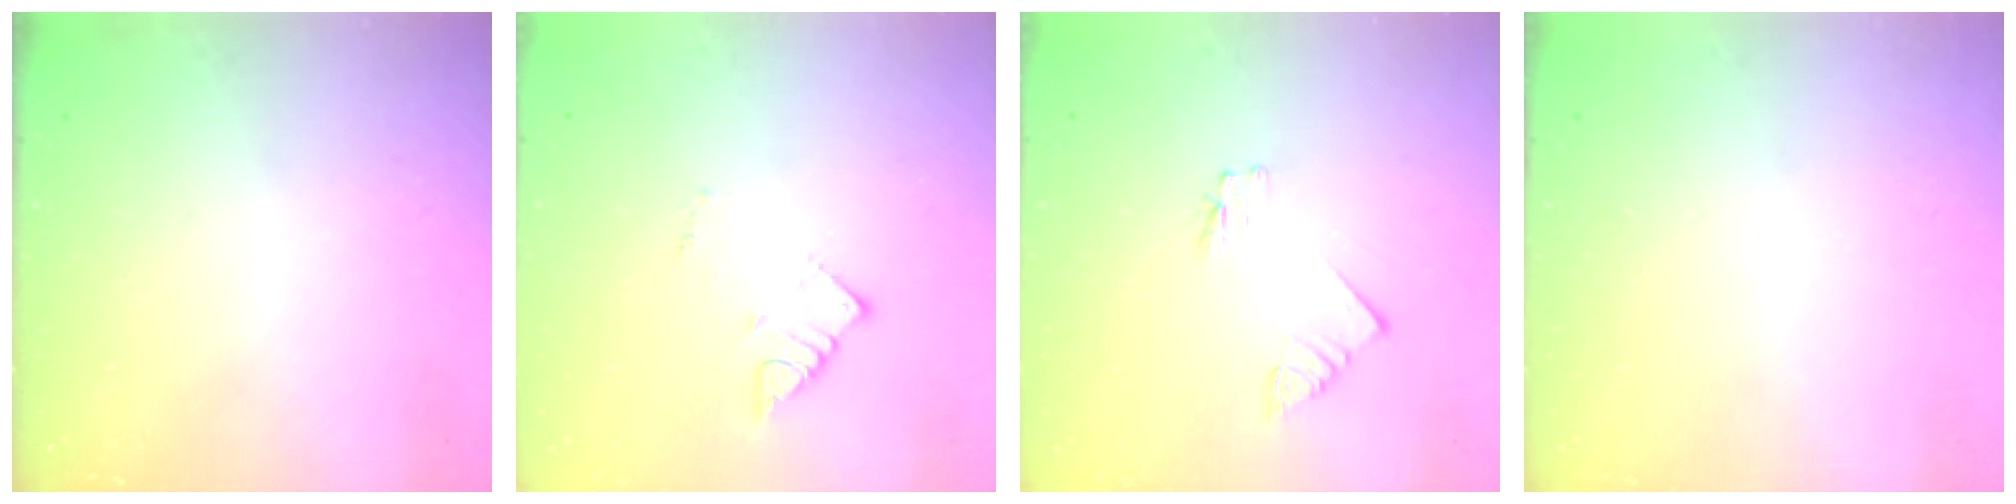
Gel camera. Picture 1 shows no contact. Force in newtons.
{"total": 1.9, "press": 1.9, "slide": 0.2}
{"total": 1.4, "press": 1.4, "slide": 0.1}
{"total": 0.0}